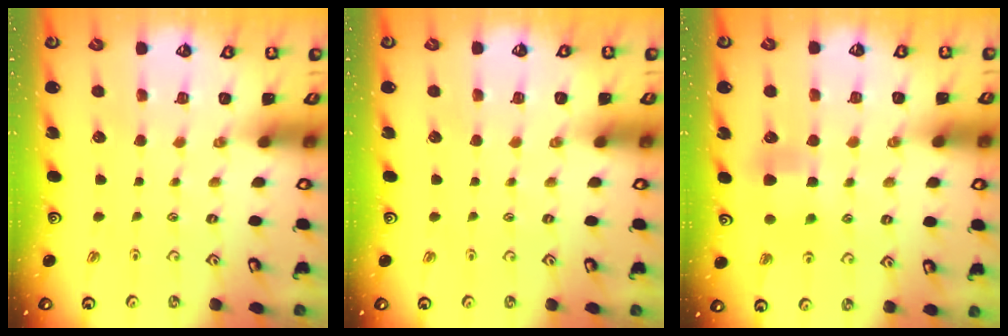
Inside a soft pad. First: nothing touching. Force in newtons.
{"total": 0.0}
{"total": 8.3, "press": 8.3, "slide": 0.4}